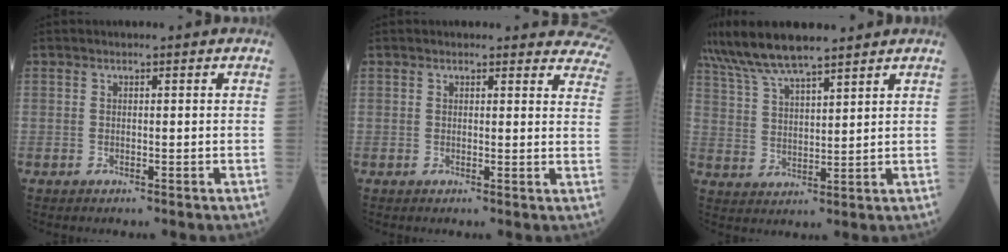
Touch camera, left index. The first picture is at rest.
{"total": 10.6, "force": [10.2, 2.9, 1.3], "torque": [0.036, -0.040, 0.067]}
{"total": 9.4, "force": [8.1, 1.1, 4.7], "torque": [-0.100, 0.023, 0.156]}